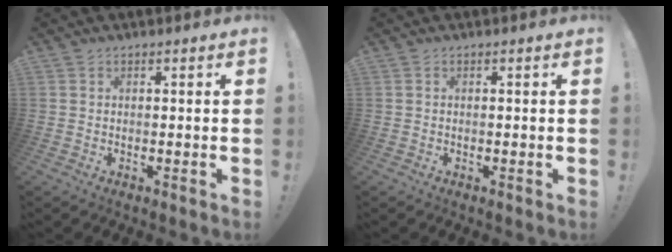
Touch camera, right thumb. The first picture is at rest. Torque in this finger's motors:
{"motor_torque": [-0.43, 0.15, -0.08, 0.19, 0.00]}